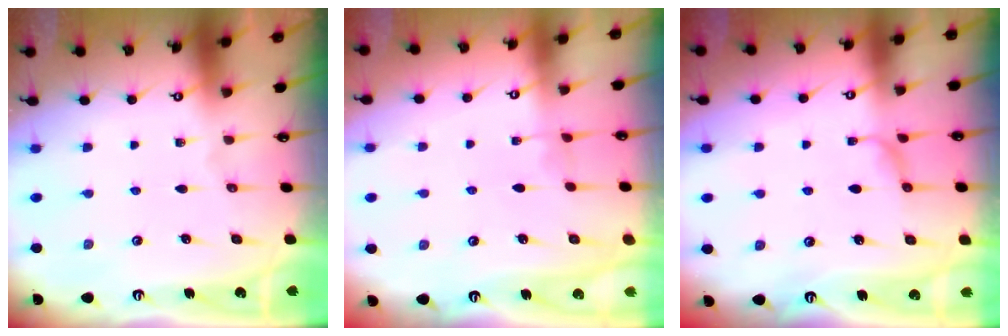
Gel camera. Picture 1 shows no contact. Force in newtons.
{"total": 3.3, "press": 3.3, "slide": 0.1}
{"total": 1.1, "press": 1.0, "slide": 0.5}